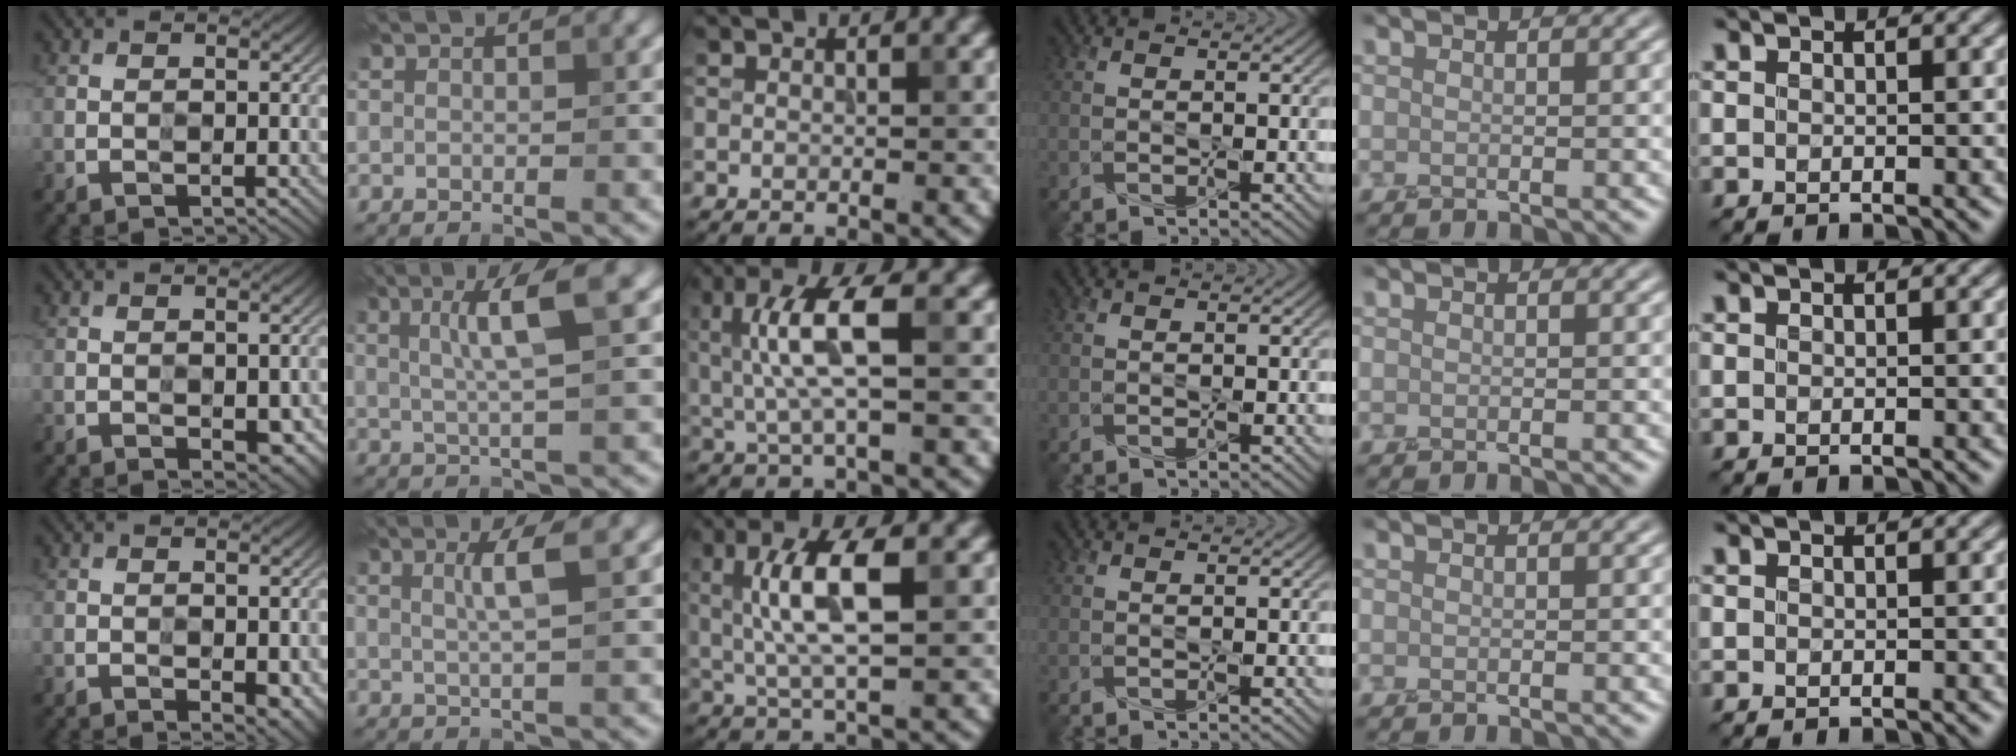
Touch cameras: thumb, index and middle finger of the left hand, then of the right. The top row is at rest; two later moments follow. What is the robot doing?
{"motion": "screw", "object": "mustard bottle"}